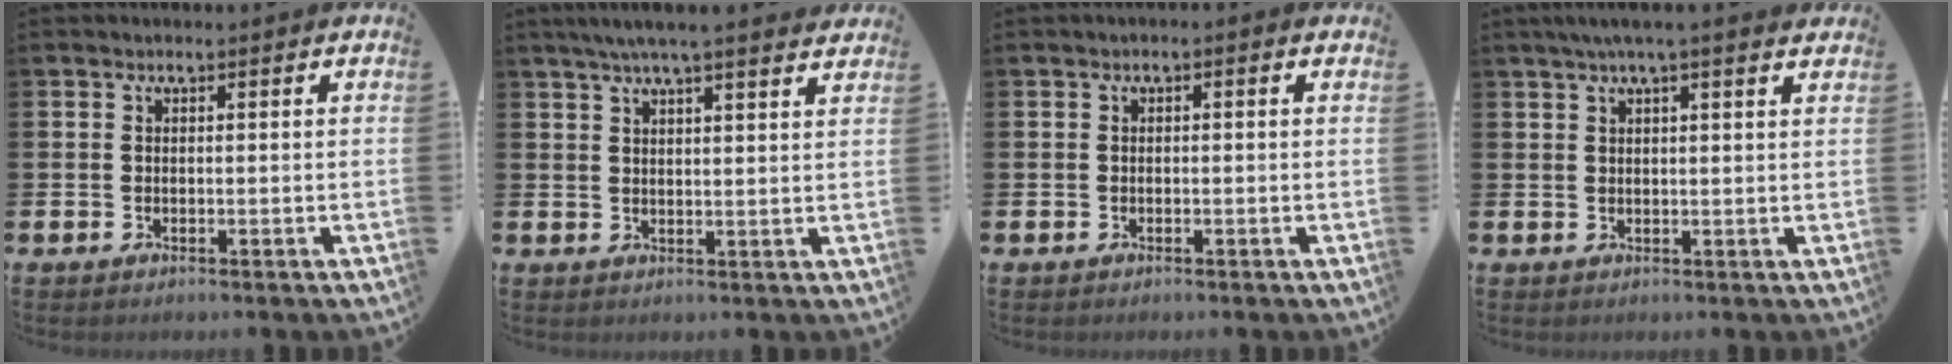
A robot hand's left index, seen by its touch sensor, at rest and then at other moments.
{"total": 5.2, "force": [4.7, 0.0, 2.2], "torque": [-0.049, -0.013, 0.083]}
{"total": 0.6, "force": [-0.4, 0.2, 0.4], "torque": [-0.004, -0.003, -0.008]}
{"total": 3.2, "force": [2.6, 0.0, 1.9], "torque": [-0.038, -0.002, 0.044]}